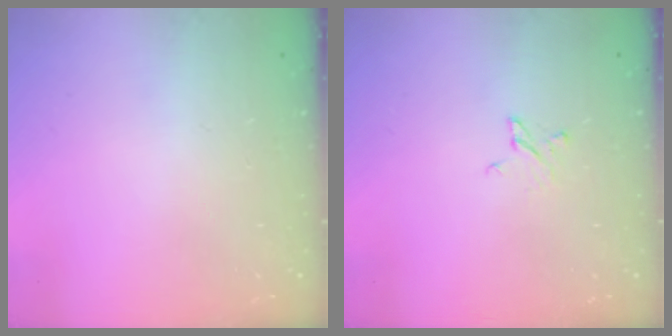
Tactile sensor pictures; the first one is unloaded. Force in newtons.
{"total": 2.4, "press": 2.4, "slide": 0.2}